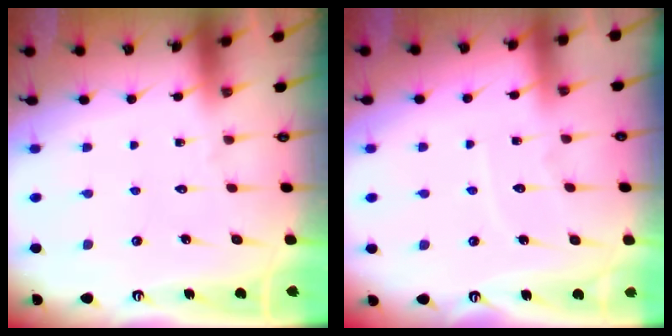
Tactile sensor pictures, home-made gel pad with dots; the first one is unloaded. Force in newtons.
{"total": 3.7, "press": 3.7, "slide": 0.3}